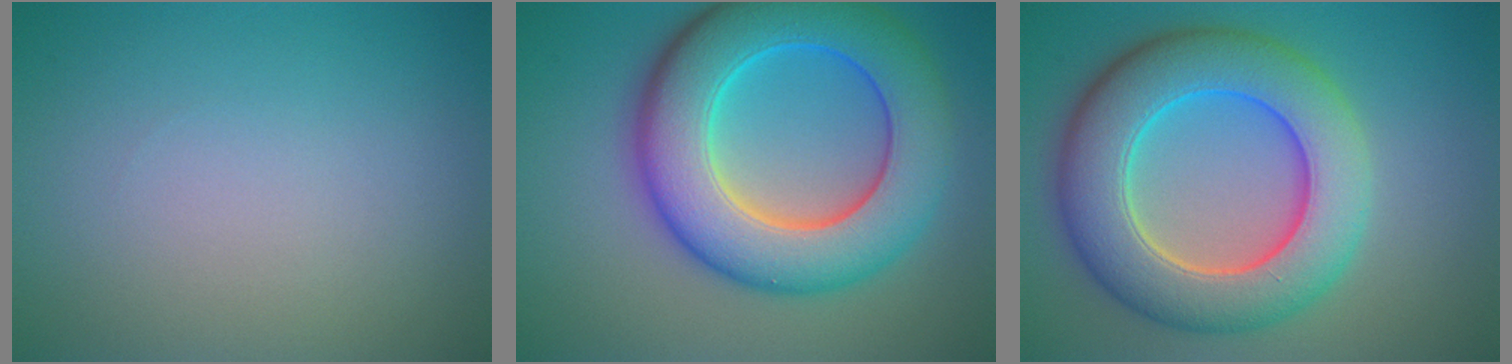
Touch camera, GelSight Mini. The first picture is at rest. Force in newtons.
{"total": 11.2, "press": 11.2, "slide": 0.1}
{"total": 10.1, "press": 10.1, "slide": 0.8}